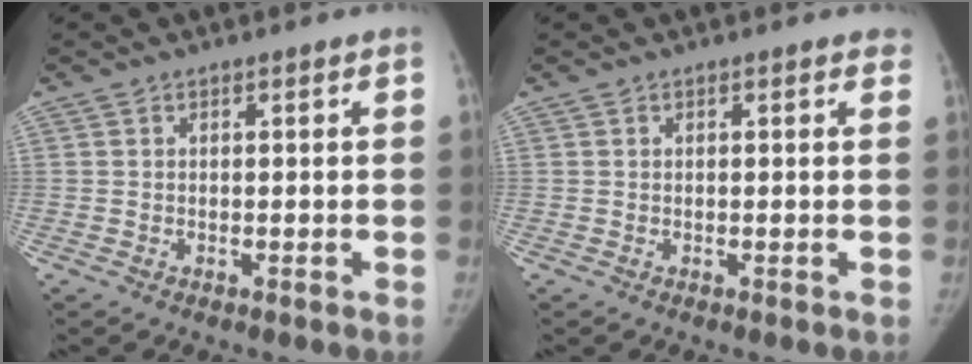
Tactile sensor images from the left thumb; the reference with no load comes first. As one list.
[{"total": 0.9, "force": [0.7, 0.4, 0.3], "torque": [0.004, -0.001, 0.001]}]